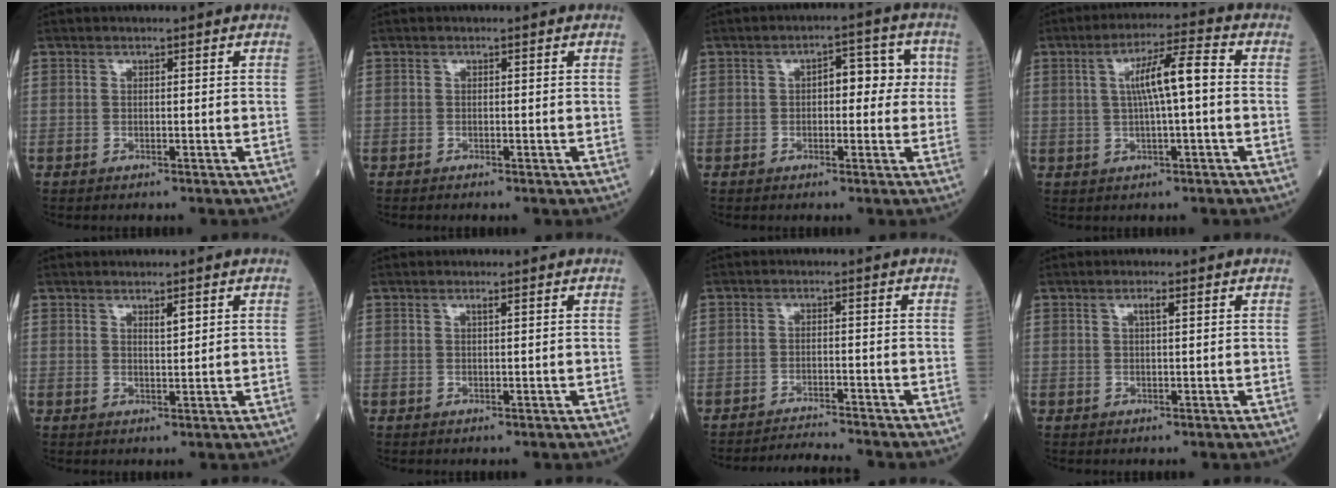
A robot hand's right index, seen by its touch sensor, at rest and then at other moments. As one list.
[{"total": 0.0}, {"total": 6.2, "force": [0.8, 3.1, 5.3], "torque": [-0.062, 0.031, 0.007]}, {"total": 7.7, "force": [0.7, 0.6, 7.6], "torque": [-0.134, 0.018, 0.009]}, {"total": 1.8, "force": [1.1, 0.3, 1.4], "torque": [-0.026, -0.002, 0.019]}, {"total": 0.5, "force": [0.3, -0.1, 0.4], "torque": [-0.009, -0.001, 0.007]}, {"total": 5.0, "force": [-4.8, -1.3, 0.4], "torque": [-0.005, -0.014, -0.079]}, {"total": 1.2, "force": [0.5, 0.1, 1.1], "torque": [-0.022, 0.001, 0.009]}]